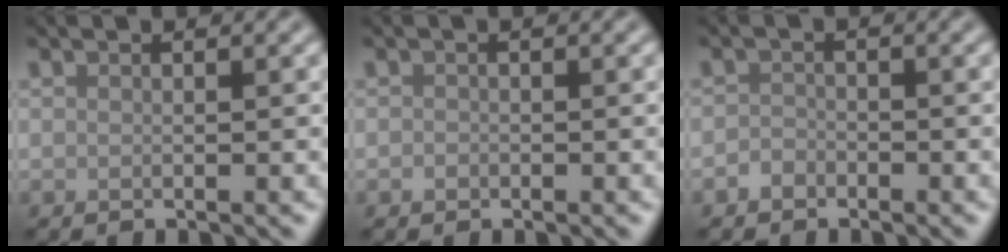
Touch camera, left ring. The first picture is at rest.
{"total": 0.6, "force": [-0.3, 0.5, 0.1], "torque": [0.000, -0.004, -0.006]}
{"total": 1.2, "force": [-0.8, 0.8, 0.2], "torque": [0.001, 0.004, -0.017]}